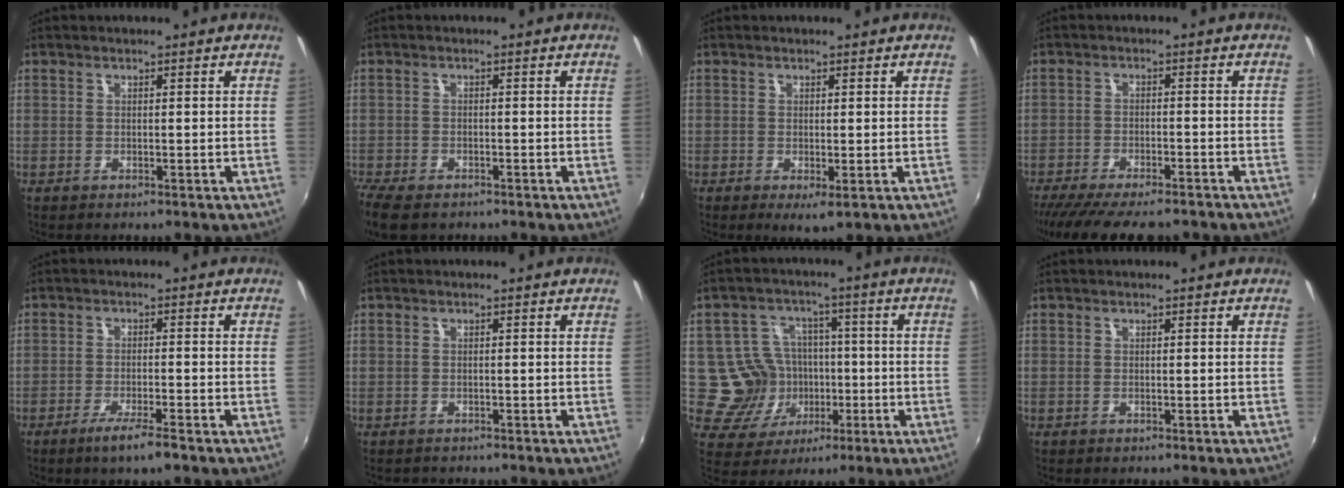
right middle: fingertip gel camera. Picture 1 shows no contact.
{"total": 6.8, "force": [-5.2, 2.6, 3.5], "torque": [-0.096, -0.032, -0.101]}
{"total": 1.9, "force": [-0.1, 0.5, 1.8], "torque": [-0.034, -0.009, -0.001]}
{"total": 14.1, "force": [-11.8, 3.5, 7.0], "torque": [-0.147, -0.042, -0.181]}
{"total": 5.1, "force": [-3.5, 0.4, 3.7], "torque": [-0.084, -0.010, -0.064]}
{"total": 1.0, "force": [-0.7, 0.7, -0.1], "torque": [-0.003, 0.000, -0.011]}
{"total": 10.8, "force": [-1.9, 10.3, 2.6], "torque": [-0.062, 0.011, -0.015]}
{"total": 0.0}